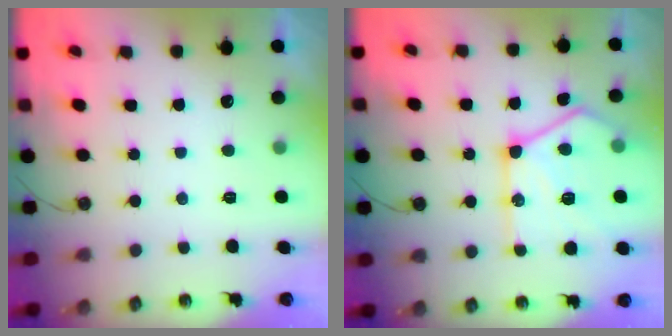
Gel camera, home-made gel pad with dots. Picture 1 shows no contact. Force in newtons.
{"total": 21.9, "press": 21.8, "slide": 1.5}